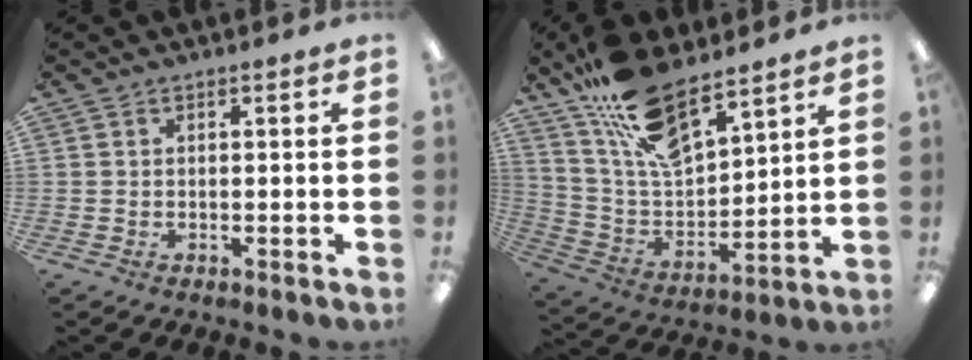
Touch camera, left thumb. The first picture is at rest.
{"total": 16.7, "force": [12.5, 6.2, 9.2], "torque": [-0.190, -0.068, 0.226]}